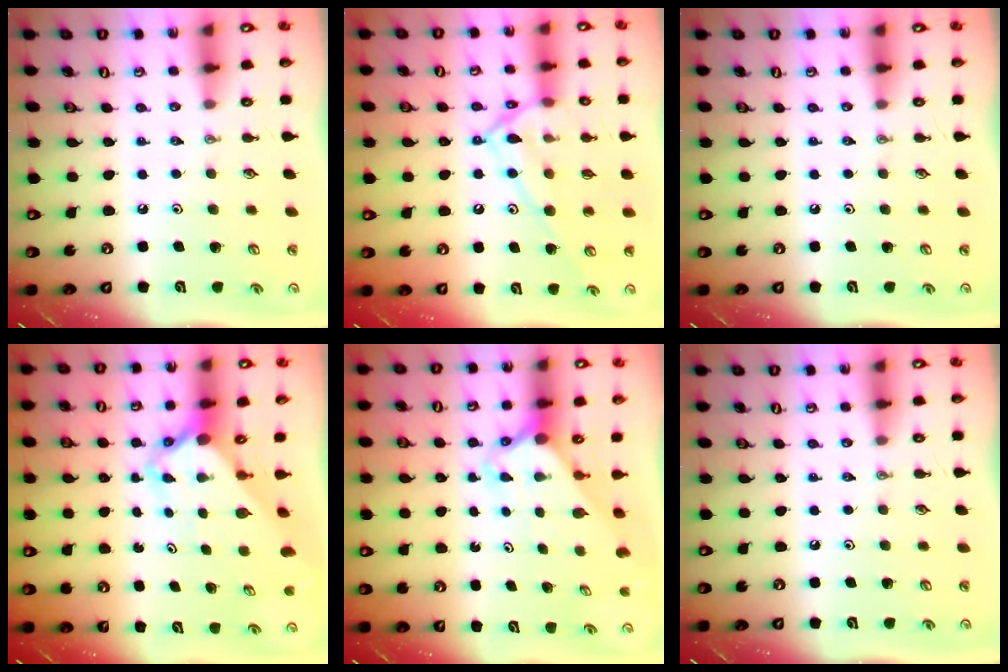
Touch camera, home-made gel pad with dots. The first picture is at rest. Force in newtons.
{"total": 16.0, "press": 16.0, "slide": 1.0}
{"total": 0.0}
{"total": 3.4, "press": 3.4, "slide": 0.4}
{"total": 2.6, "press": 2.6, "slide": 0.2}
{"total": 0.0}